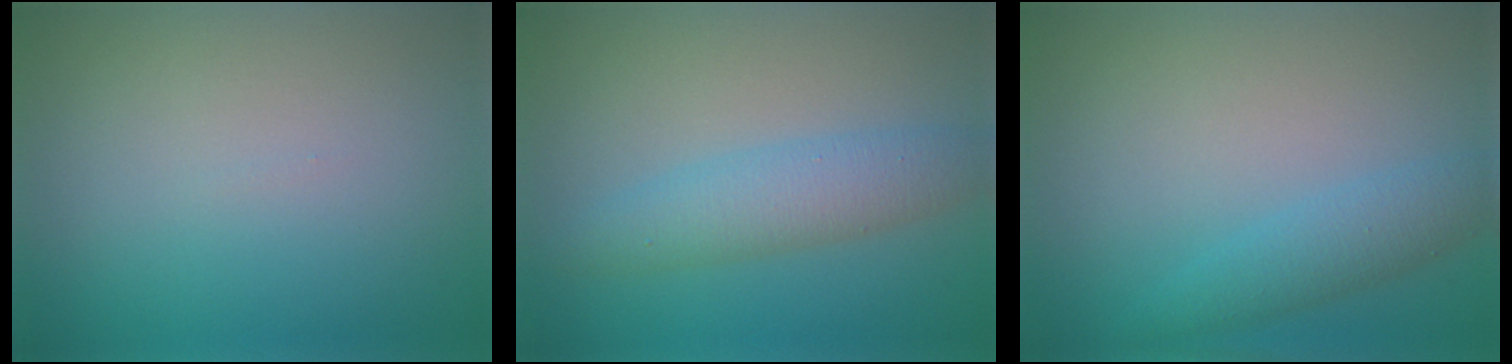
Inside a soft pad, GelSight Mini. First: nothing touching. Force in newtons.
{"total": 3.7, "press": 3.7, "slide": 0.0}
{"total": 2.7, "press": 2.7, "slide": 0.0}